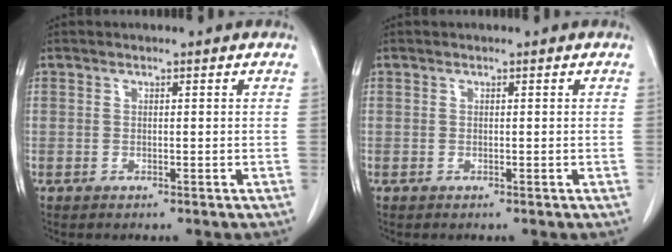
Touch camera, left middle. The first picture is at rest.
{"total": 0.0}